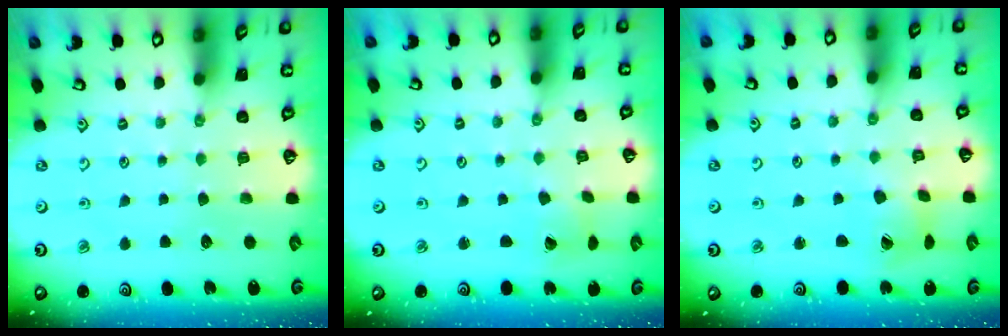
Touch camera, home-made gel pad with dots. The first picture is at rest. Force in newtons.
{"total": 2.9, "press": 2.9, "slide": 0.2}
{"total": 4.9, "press": 4.9, "slide": 0.5}